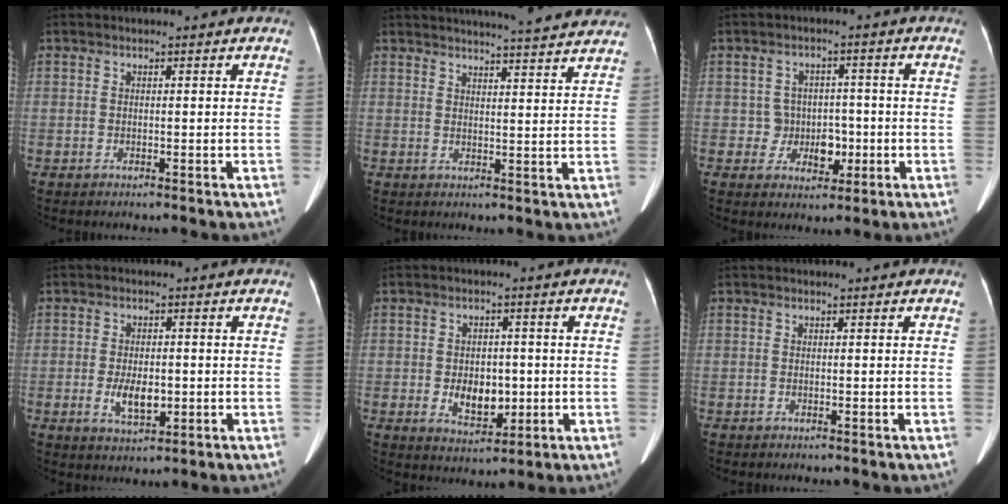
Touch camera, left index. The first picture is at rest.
{"total": 15.2, "force": [14.2, 0.4, 5.4], "torque": [-0.077, -0.006, 0.168]}
{"total": 4.6, "force": [-0.8, 4.3, 1.4], "torque": [-0.011, 0.012, -0.007]}
{"total": 5.0, "force": [-1.0, 2.4, 4.2], "torque": [-0.080, -0.005, -0.011]}
{"total": 6.0, "force": [-0.9, 3.9, 4.5], "torque": [-0.075, 0.000, -0.004]}
{"total": 0.0}